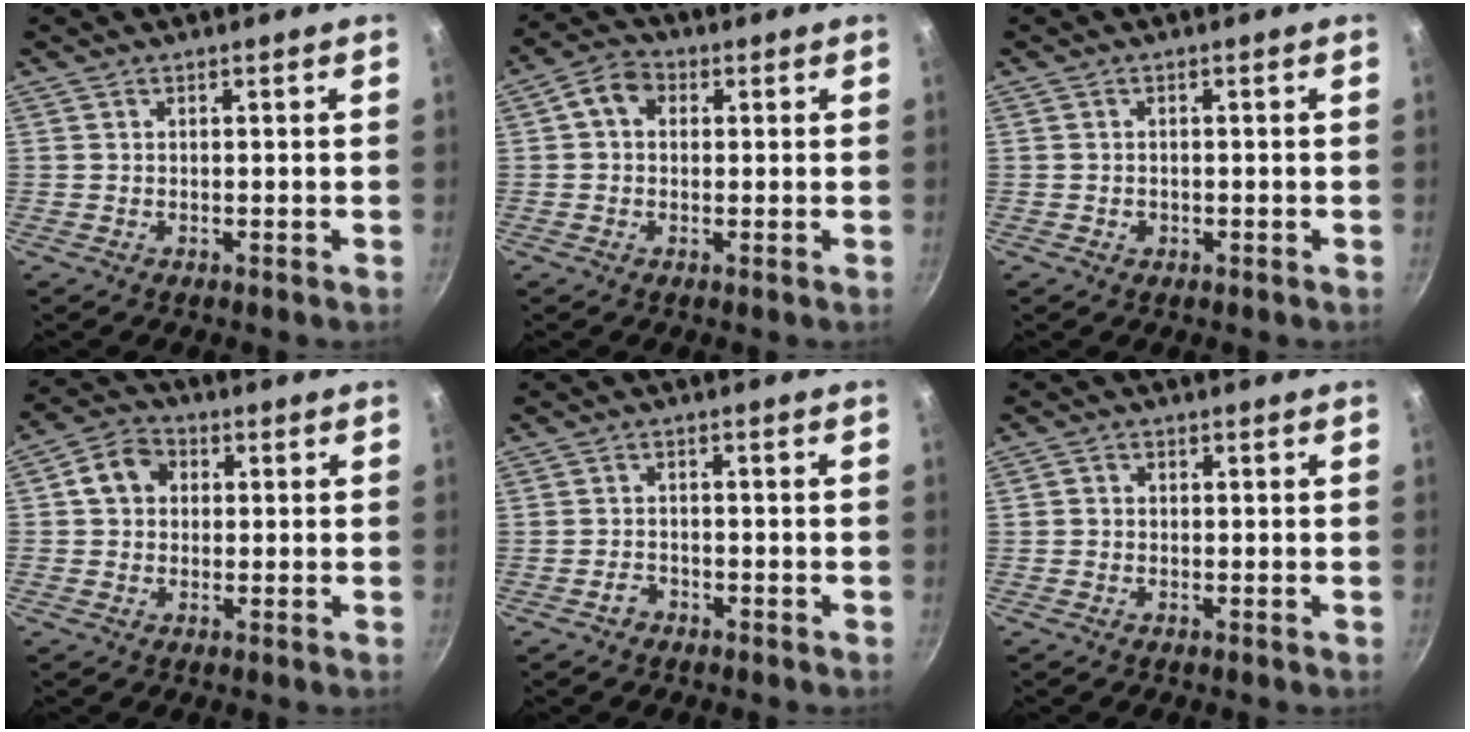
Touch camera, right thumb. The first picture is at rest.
{"total": 5.4, "force": [1.2, 4.1, 3.3], "torque": [-0.046, 0.011, 0.007]}
{"total": 0.9, "force": [-0.3, 0.8, 0.4], "torque": [-0.005, 0.001, -0.004]}
{"total": 6.7, "force": [1.2, 5.6, 3.4], "torque": [-0.035, 0.013, 0.004]}
{"total": 2.0, "force": [-1.4, 1.3, 0.6], "torque": [-0.003, 0.018, -0.021]}
{"total": 1.4, "force": [-0.2, 1.3, 0.6], "torque": [-0.008, 0.004, -0.006]}